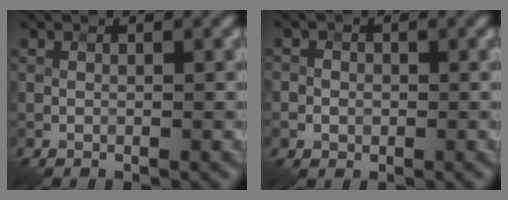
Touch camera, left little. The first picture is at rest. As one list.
[{"total": 1.6, "force": [-0.2, 1.5, 0.6], "torque": [-0.004, 0.003, -0.005]}]